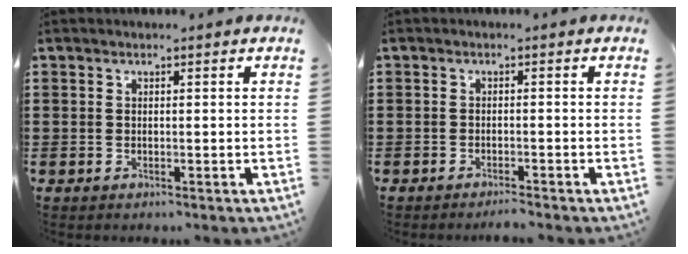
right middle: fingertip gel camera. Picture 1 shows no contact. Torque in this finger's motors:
{"motor_torque": [0.02, -0.02, 0.00, 0.01]}